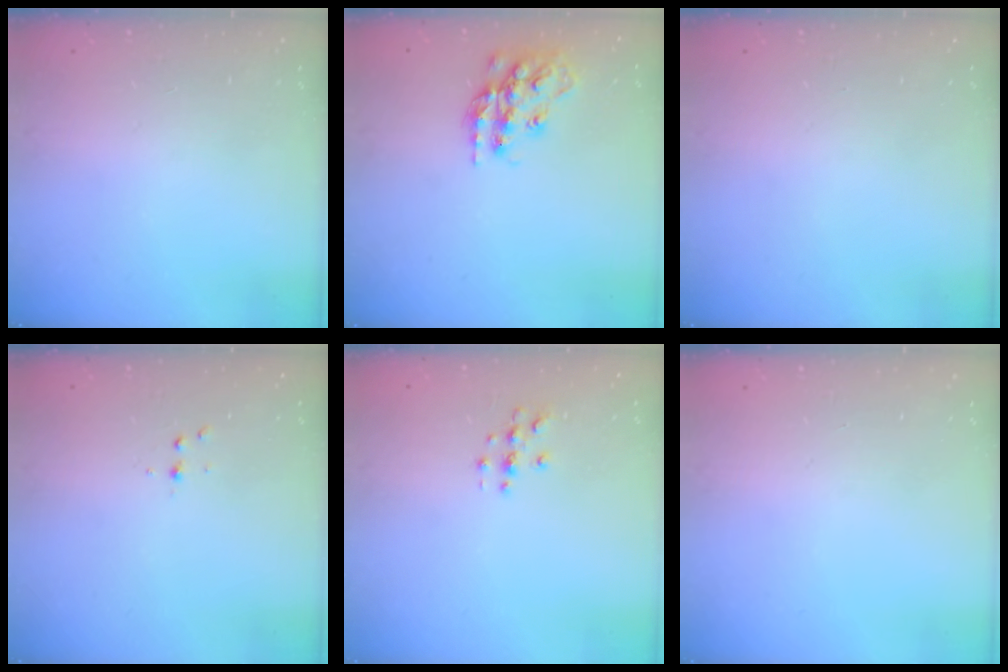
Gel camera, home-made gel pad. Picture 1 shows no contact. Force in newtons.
{"total": 14.9, "press": 14.8, "slide": 0.8}
{"total": 0.0}
{"total": 3.2, "press": 3.1, "slide": 0.4}
{"total": 2.7, "press": 2.7, "slide": 0.3}
{"total": 0.0}